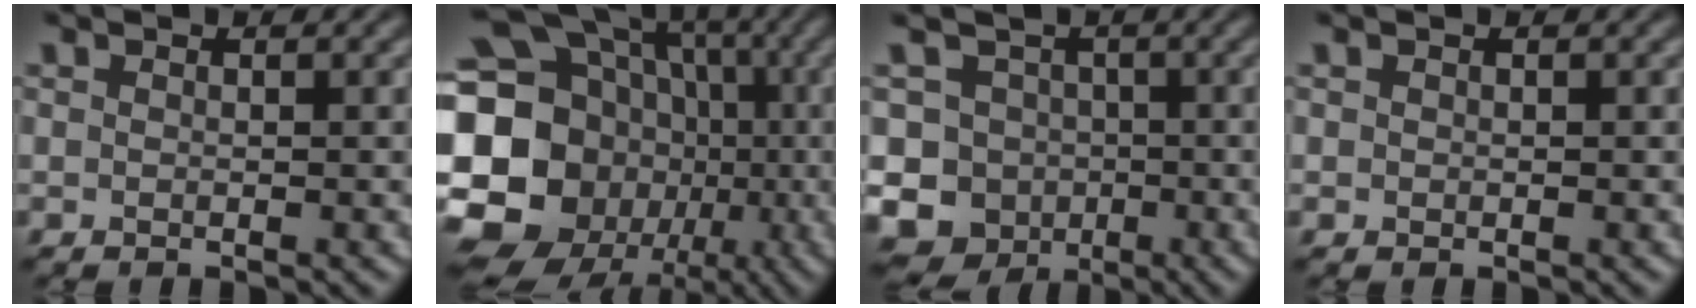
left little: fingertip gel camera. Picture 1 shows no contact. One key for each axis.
{"total": 23.7, "fx": -4.1, "fy": 20.9, "fz": 10.5, "tx": -0.210, "ty": 0.007, "tz": -0.112}
{"total": 10.4, "fx": -3.0, "fy": 9.4, "fz": 3.2, "tx": -0.054, "ty": 0.001, "tz": -0.074}
{"total": 0.0}